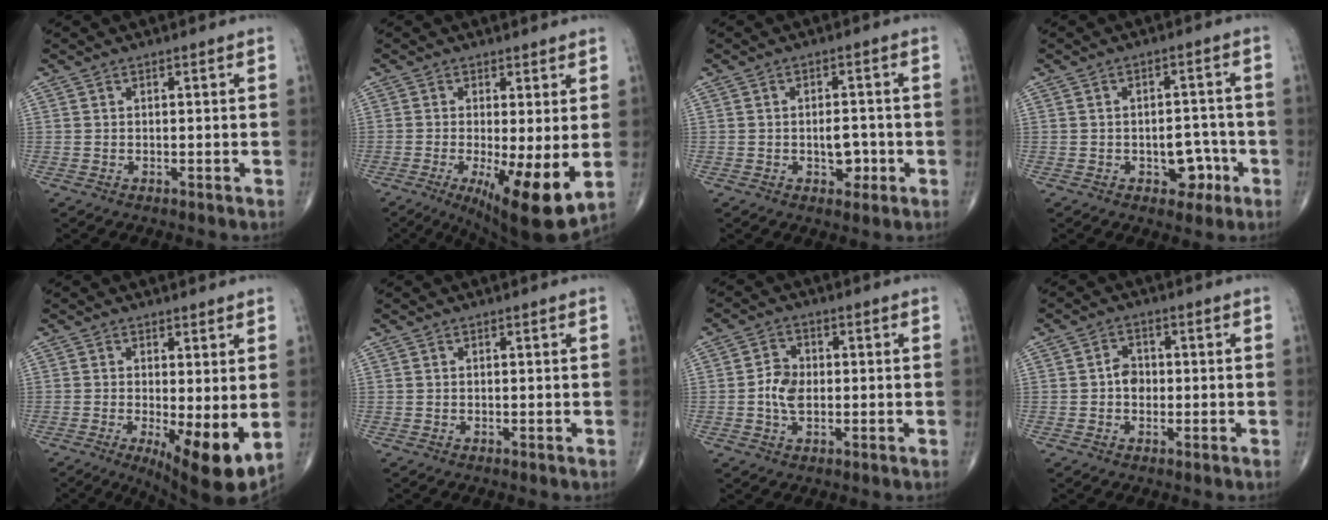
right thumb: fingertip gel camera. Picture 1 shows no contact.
{"total": 12.3, "force": [-2.4, 3.0, 11.7], "torque": [-0.187, -0.030, -0.031]}
{"total": 4.2, "force": [-1.0, 2.6, 3.1], "torque": [-0.026, 0.006, -0.012]}
{"total": 5.6, "force": [-2.2, 3.8, 3.6], "torque": [-0.019, 0.022, -0.026]}
{"total": 10.5, "force": [-1.6, 3.0, 9.9], "torque": [-0.148, -0.027, -0.018]}
{"total": 0.0}
{"total": 4.8, "force": [-0.4, 3.3, 3.5], "torque": [-0.061, 0.008, -0.010]}
{"total": 3.2, "force": [-0.3, 2.6, 1.9], "torque": [-0.016, 0.008, -0.011]}